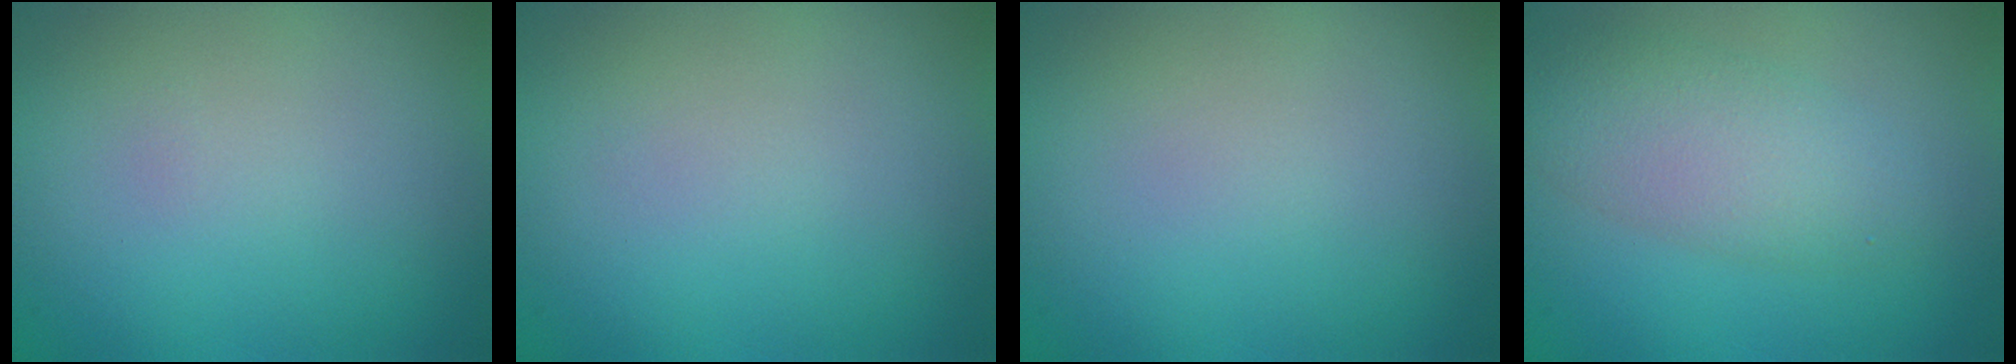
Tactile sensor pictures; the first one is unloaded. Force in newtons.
{"total": 0.0}
{"total": 0.0}
{"total": 4.4, "press": 4.4, "slide": 0.3}